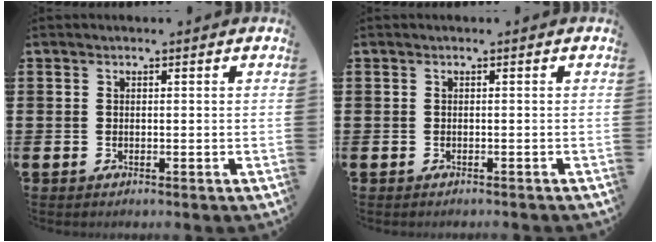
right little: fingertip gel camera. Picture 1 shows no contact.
{"total": 0.0}